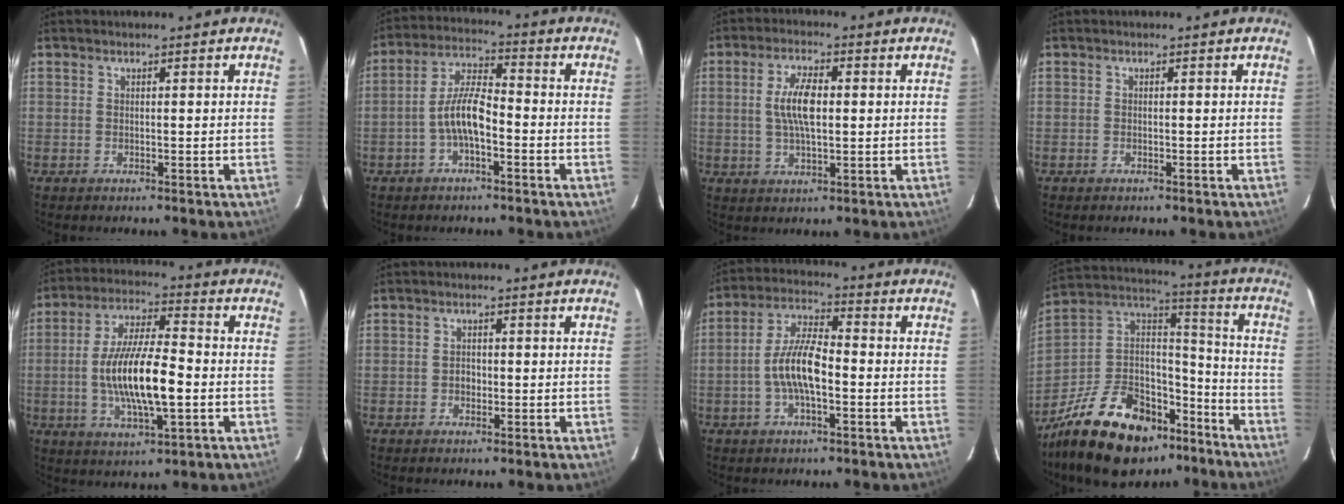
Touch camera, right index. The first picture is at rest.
{"total": 7.7, "force": [-2.7, 2.5, 6.8], "torque": [-0.141, 0.015, -0.050]}
{"total": 7.2, "force": [0.7, 2.7, 6.6], "torque": [-0.127, 0.008, 0.013]}
{"total": 0.5, "force": [-0.4, 0.3, 0.1], "torque": [-0.004, 0.001, -0.009]}
{"total": 14.8, "force": [-2.4, 4.1, 14.0], "torque": [-0.268, -0.003, -0.042]}
{"total": 1.6, "force": [-0.4, 1.4, 0.6], "torque": [-0.011, 0.006, -0.007]}
{"total": 9.5, "force": [-2.2, 3.3, 8.7], "torque": [-0.176, 0.010, -0.043]}
{"total": 28.1, "force": [-18.8, 14.4, 15.1], "torque": [-0.306, 0.032, -0.285]}